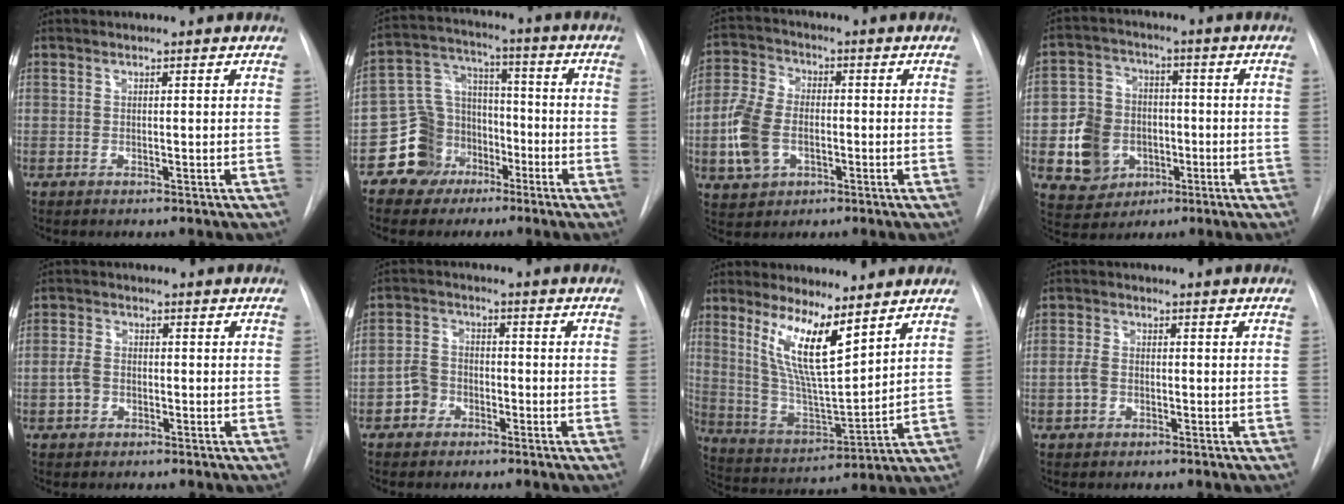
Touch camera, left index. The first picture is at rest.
{"total": 9.7, "force": [-5.1, 8.2, 1.4], "torque": [-0.021, 0.045, -0.080]}
{"total": 9.3, "force": [-2.2, 6.4, 6.4], "torque": [-0.160, 0.013, -0.040]}
{"total": 10.1, "force": [-2.4, 8.9, 4.0], "torque": [-0.090, 0.021, -0.030]}
{"total": 3.0, "force": [-1.0, 2.4, 1.5], "torque": [-0.036, 0.008, -0.017]}
{"total": 4.4, "force": [-2.2, 3.6, 1.3], "torque": [-0.026, 0.017, -0.042]}
{"total": 11.9, "force": [6.7, 2.4, 9.6], "torque": [-0.184, -0.009, 0.134]}
{"total": 2.6, "force": [-0.8, 2.0, 1.4], "torque": [-0.035, 0.007, -0.015]}